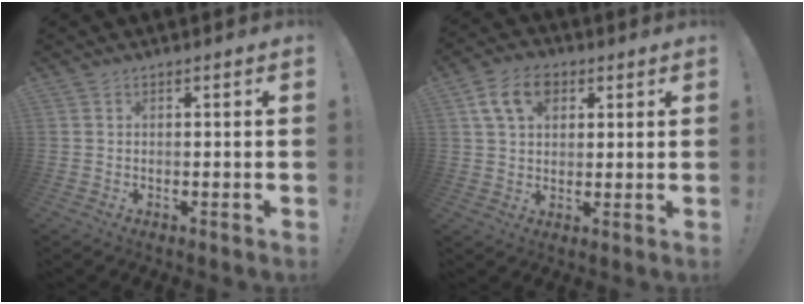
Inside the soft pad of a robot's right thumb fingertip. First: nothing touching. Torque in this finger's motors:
{"motor_torque": [0.09, 0.08, 0.12, 0.03, 0.01]}